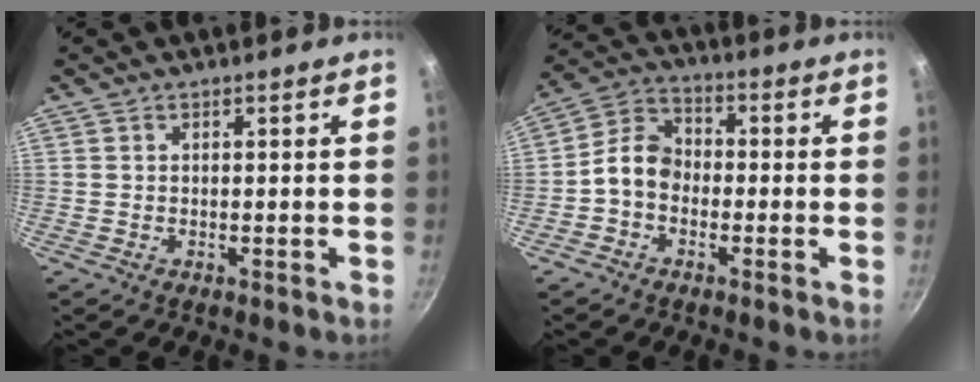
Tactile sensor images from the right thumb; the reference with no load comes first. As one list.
[{"total": 7.4, "force": [-1.7, 5.7, 4.4], "torque": [-0.062, 0.032, -0.051]}]